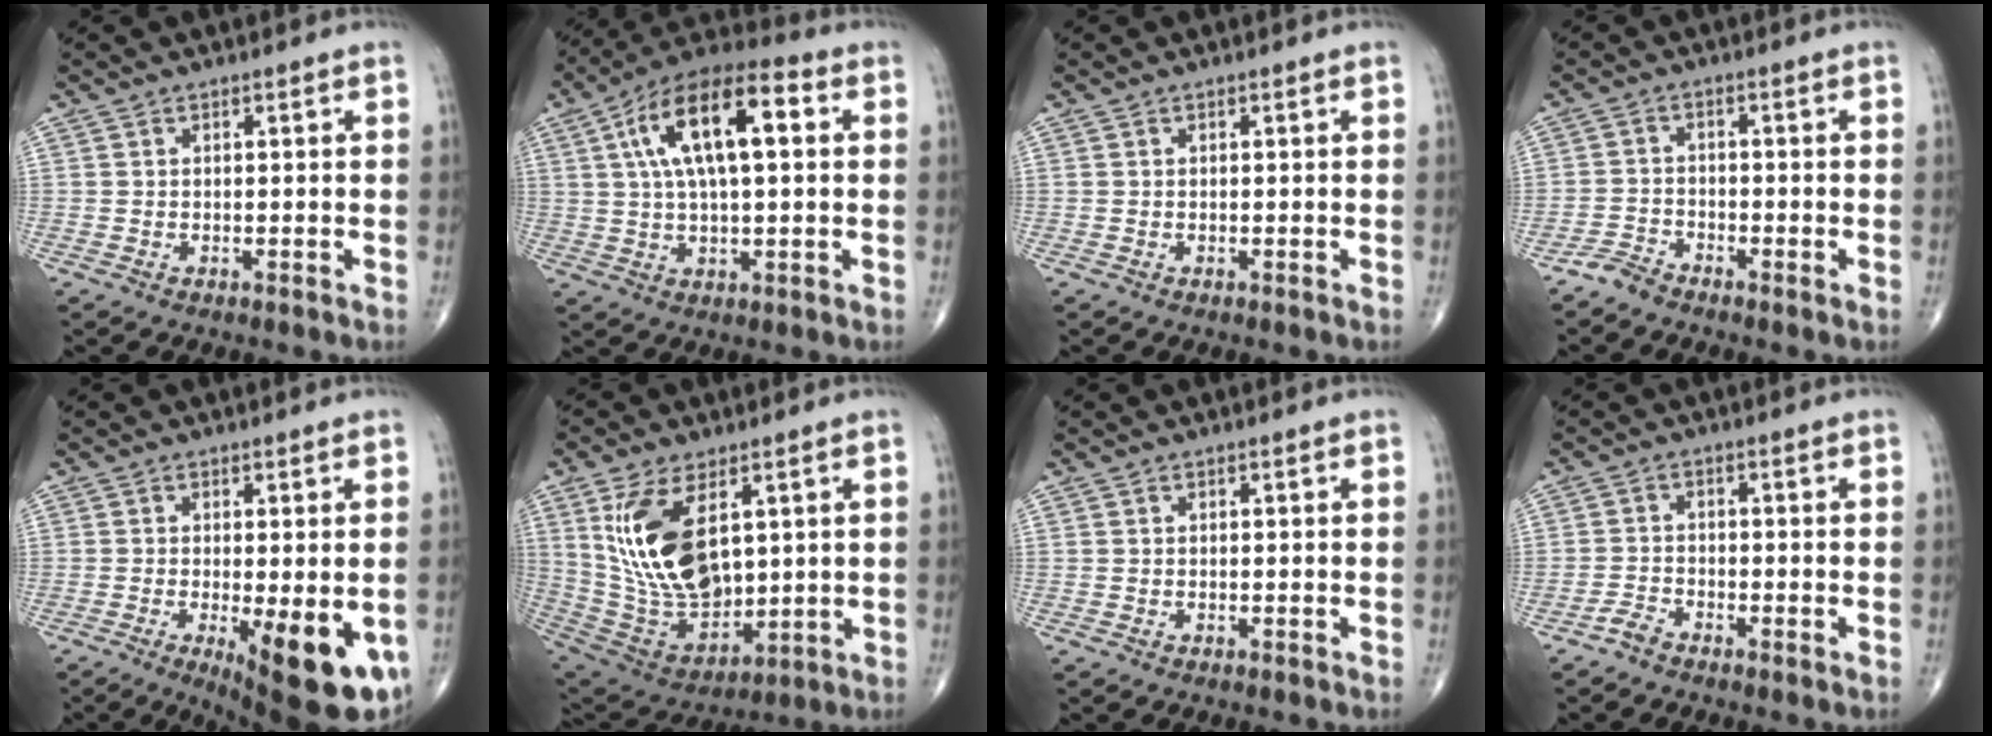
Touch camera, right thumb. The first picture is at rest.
{"total": 17.1, "force": [4.1, 6.9, 15.1], "torque": [-0.256, 0.026, 0.062]}
{"total": 0.0}
{"total": 2.6, "force": [-2.4, 0.6, 0.4], "torque": [-0.003, -0.002, -0.056]}
{"total": 14.2, "force": [-4.4, 4.4, 12.7], "torque": [-0.136, -0.019, -0.049]}
{"total": 18.6, "force": [5.2, 10.2, 14.7], "torque": [-0.260, -0.025, 0.121]}
{"total": 0.0}
{"total": 2.0, "force": [-1.8, 0.5, 0.7], "torque": [-0.014, 0.001, -0.042]}